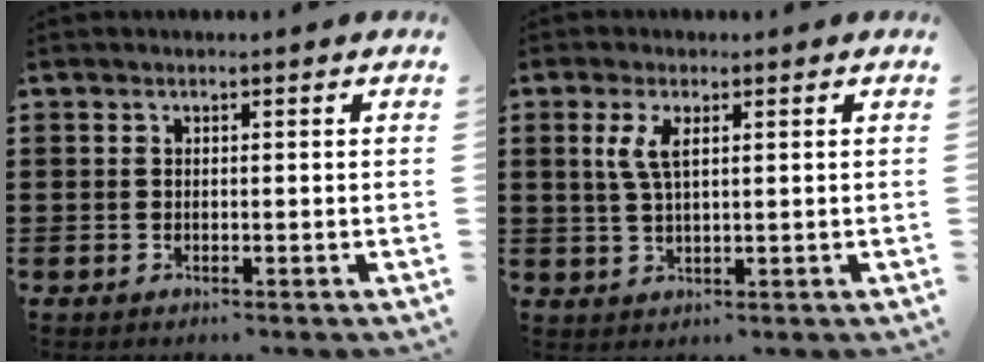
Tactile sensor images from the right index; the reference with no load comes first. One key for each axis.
{"total": 3.9, "fx": 1.3, "fy": 1.4, "fz": 3.4, "tx": -0.071, "ty": 0.008, "tz": 0.021}